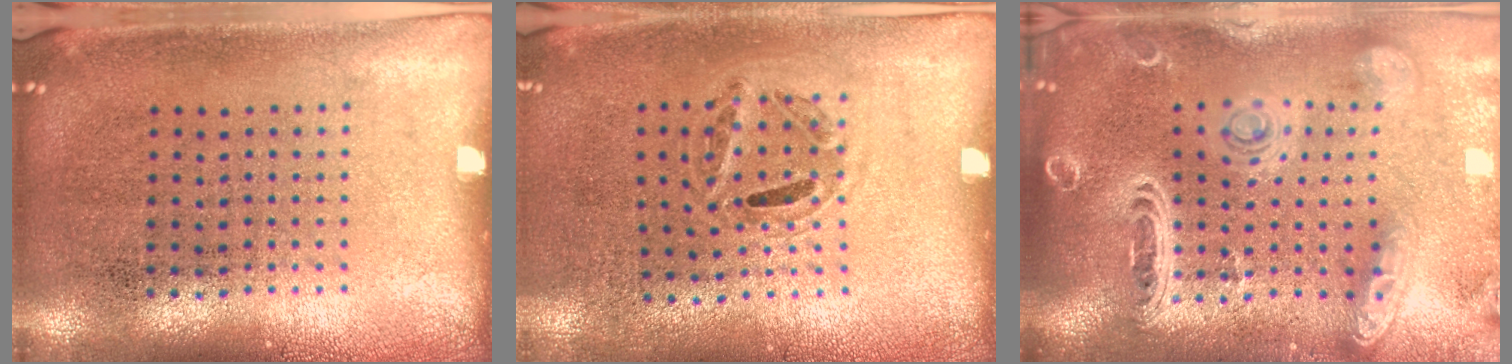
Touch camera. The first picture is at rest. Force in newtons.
{"total": 1.1, "press": 0.7, "slide": 0.9}
{"total": 3.6, "press": 2.9, "slide": 2.2}